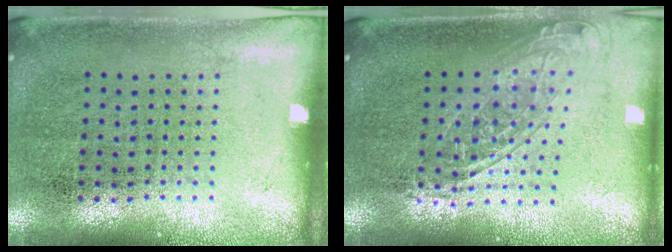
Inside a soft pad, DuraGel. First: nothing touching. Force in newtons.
{"total": 1.5, "press": 1.3, "slide": 0.9}